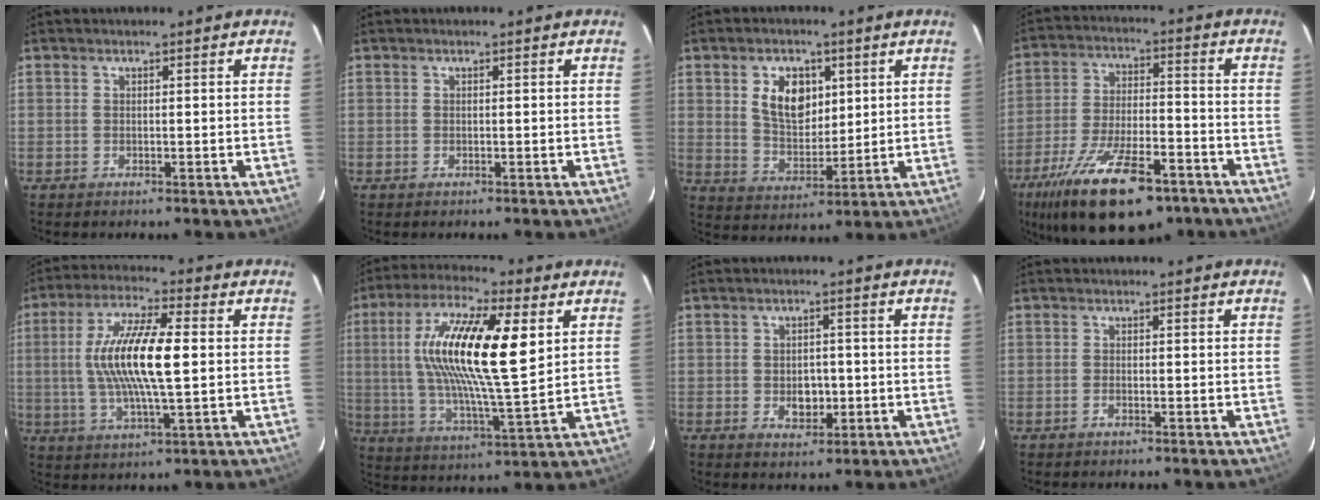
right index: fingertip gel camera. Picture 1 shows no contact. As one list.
[{"total": 0.0}, {"total": 9.2, "force": [3.2, 5.9, 6.3], "torque": [-0.113, 0.009, 0.067]}, {"total": 21.5, "force": [-14.0, 8.0, 14.2], "torque": [-0.273, -0.034, -0.224]}, {"total": 14.6, "force": [0.8, 3.2, 14.2], "torque": [-0.275, 0.006, 0.014]}, {"total": 19.9, "force": [5.2, 4.7, 18.6], "torque": [-0.335, 0.011, 0.088]}, {"total": 4.6, "force": [-1.0, 3.4, 2.9], "torque": [-0.051, 0.002, -0.009]}, {"total": 0.8, "force": [-0.6, 0.3, 0.5], "torque": [-0.012, 0.000, -0.011]}]